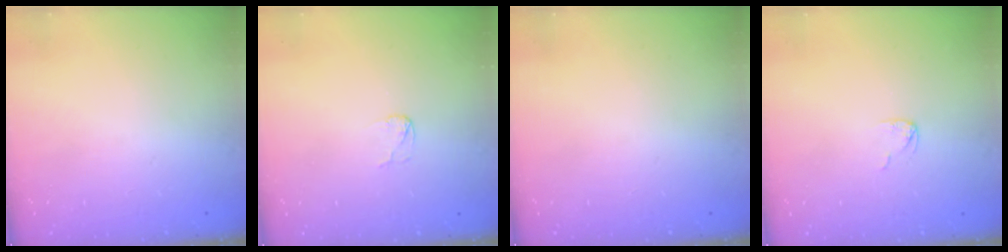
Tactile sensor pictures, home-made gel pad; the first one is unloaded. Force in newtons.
{"total": 2.7, "press": 2.7, "slide": 0.2}
{"total": 0.0}
{"total": 2.9, "press": 2.9, "slide": 0.2}